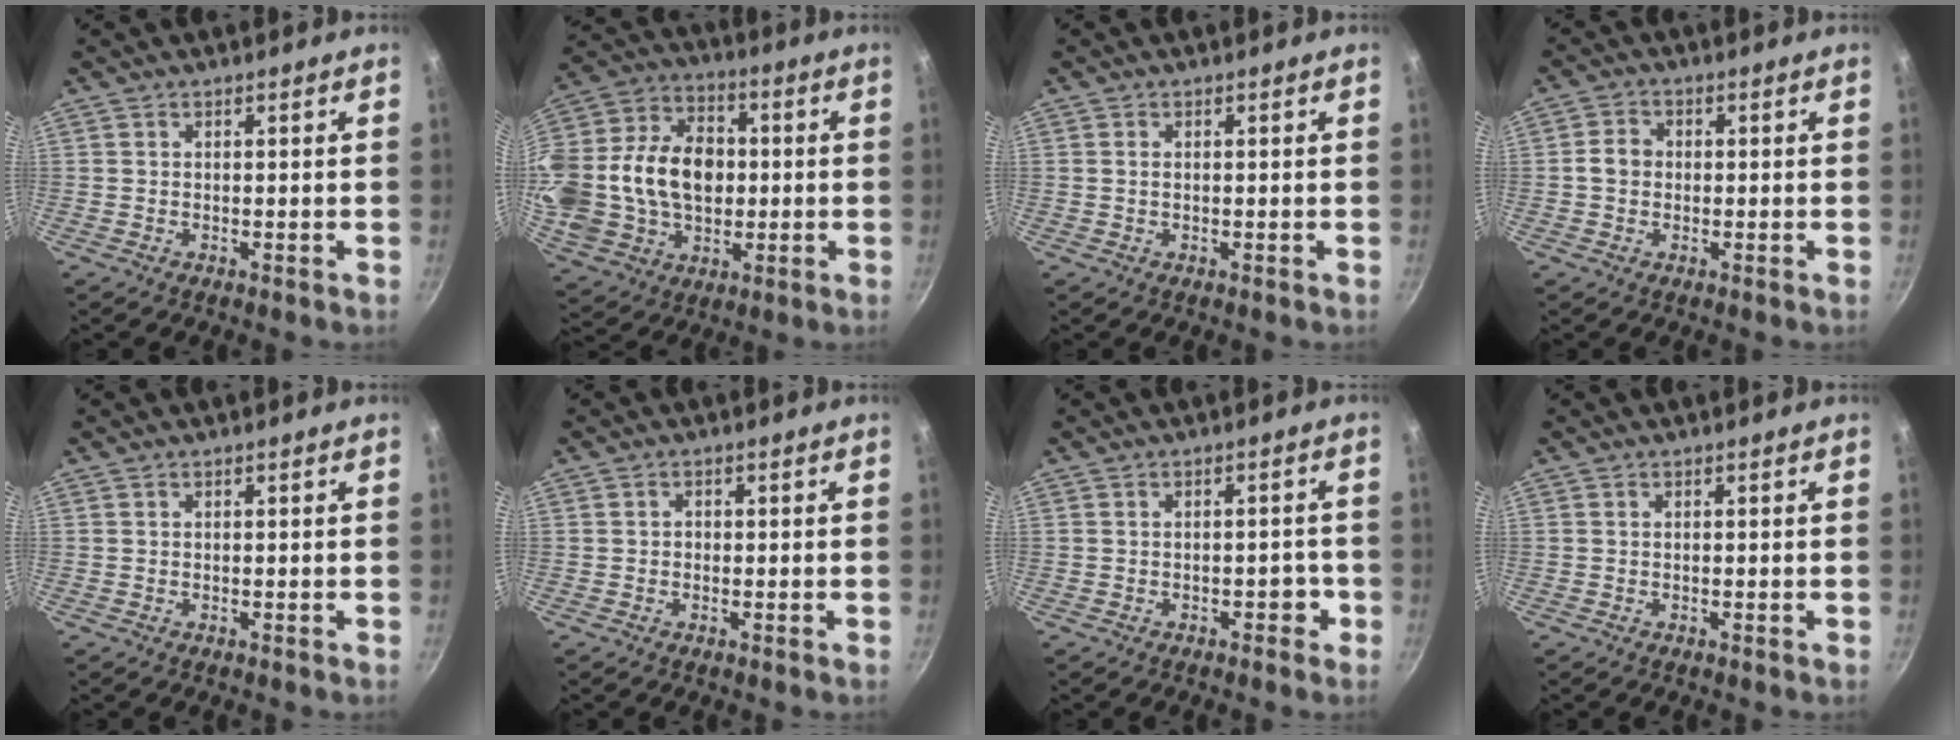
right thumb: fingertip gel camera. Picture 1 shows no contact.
{"total": 27.3, "force": [-0.1, 19.9, 18.7], "torque": [-0.369, 0.035, 0.004]}
{"total": 0.9, "force": [0.1, 0.6, 0.6], "torque": [-0.011, 0.002, 0.002]}
{"total": 3.6, "force": [-0.2, 3.1, 1.9], "torque": [-0.024, 0.012, -0.010]}
{"total": 0.0}
{"total": 1.0, "force": [-0.1, 0.9, 0.4], "torque": [-0.004, 0.004, -0.003]}
{"total": 2.6, "force": [-1.2, 1.6, 1.6], "torque": [-0.008, 0.019, -0.012]}
{"total": 0.0}